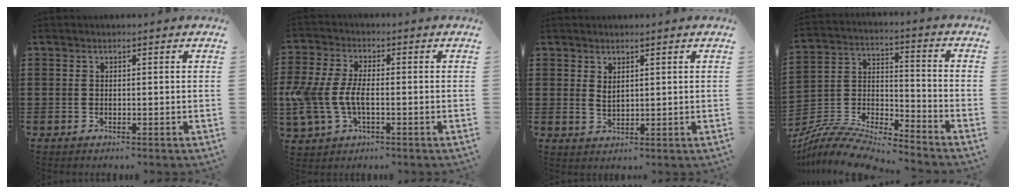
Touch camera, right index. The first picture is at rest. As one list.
[{"total": 6.6, "force": [-1.1, 3.6, 5.4], "torque": [-0.140, -0.004, -0.027]}, {"total": 1.8, "force": [1.3, 0.7, 0.9], "torque": [-0.019, 0.002, 0.024]}, {"total": 9.1, "force": [-8.6, 1.2, 2.5], "torque": [-0.059, 0.004, -0.174]}]